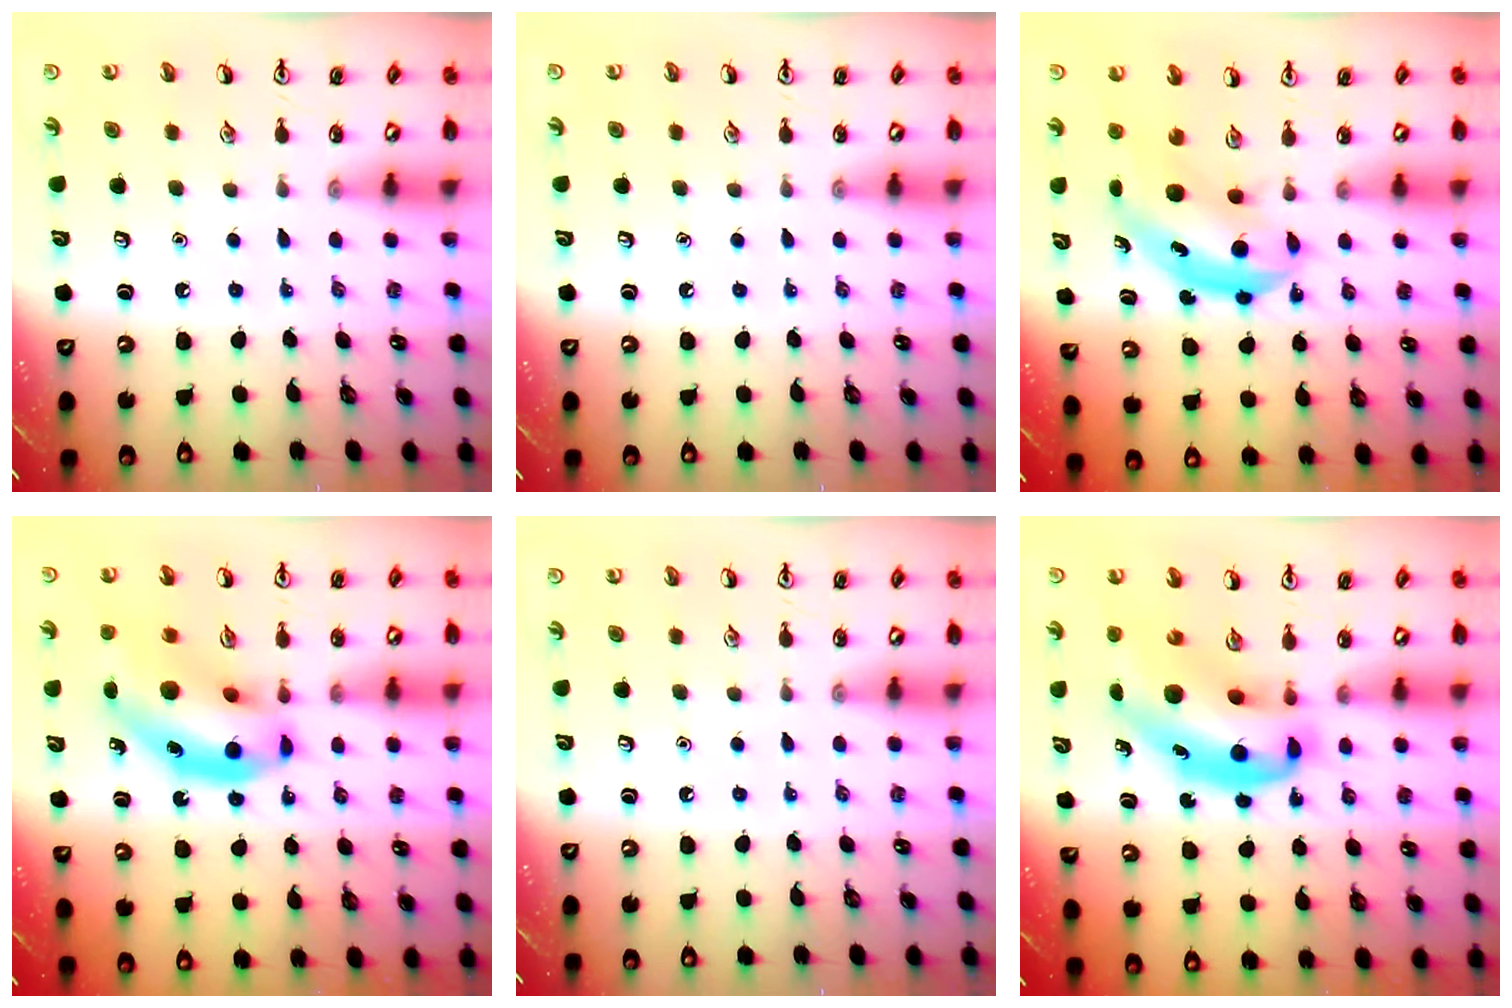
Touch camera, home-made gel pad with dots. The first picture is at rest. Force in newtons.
{"total": 0.0}
{"total": 5.5, "press": 5.4, "slide": 1.2}
{"total": 14.9, "press": 14.2, "slide": 4.5}
{"total": 0.0}
{"total": 12.7, "press": 12.1, "slide": 3.8}